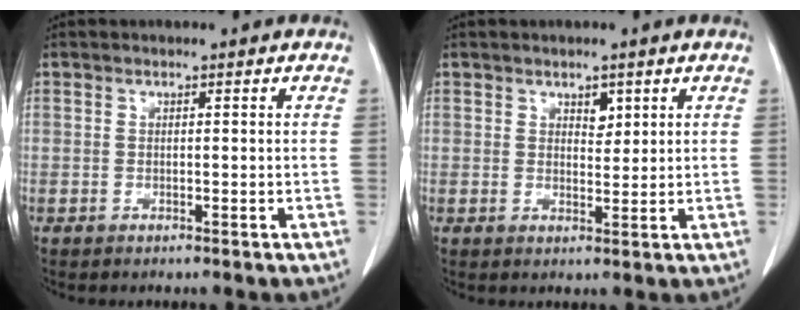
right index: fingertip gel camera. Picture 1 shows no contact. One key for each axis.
{"total": 2.1, "fx": 1.2, "fy": 1.2, "fz": 1.3, "tx": -0.016, "ty": -0.004, "tz": 0.021}